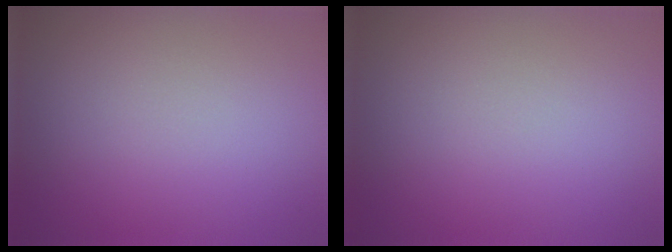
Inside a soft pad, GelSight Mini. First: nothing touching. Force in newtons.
{"total": 0.0}